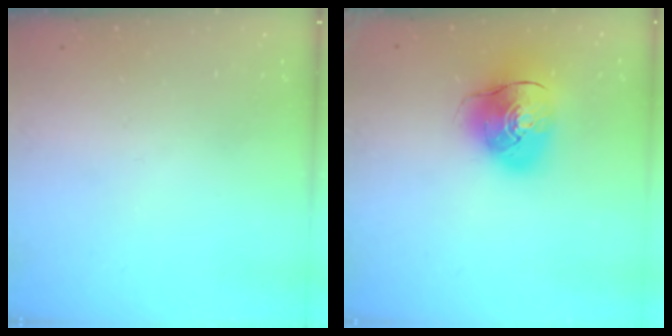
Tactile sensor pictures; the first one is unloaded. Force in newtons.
{"total": 13.0, "press": 12.8, "slide": 2.4}